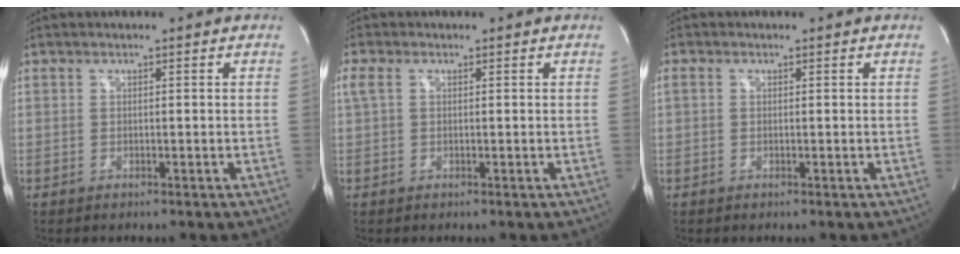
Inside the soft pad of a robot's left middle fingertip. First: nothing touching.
{"total": 3.2, "force": [1.0, 1.8, 2.4], "torque": [-0.079, 0.030, 0.025]}
{"total": 1.4, "force": [0.2, 0.9, 1.0], "torque": [-0.033, 0.013, 0.006]}